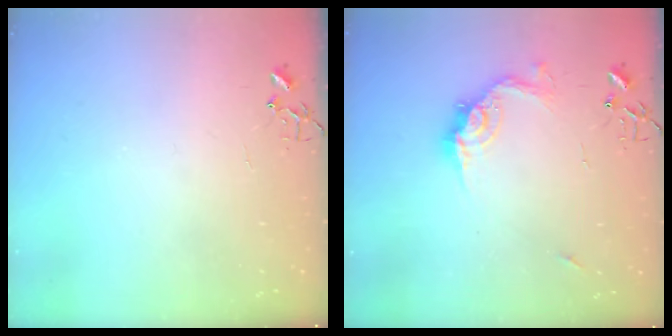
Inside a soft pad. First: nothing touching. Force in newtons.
{"total": 13.4, "press": 13.4, "slide": 1.1}